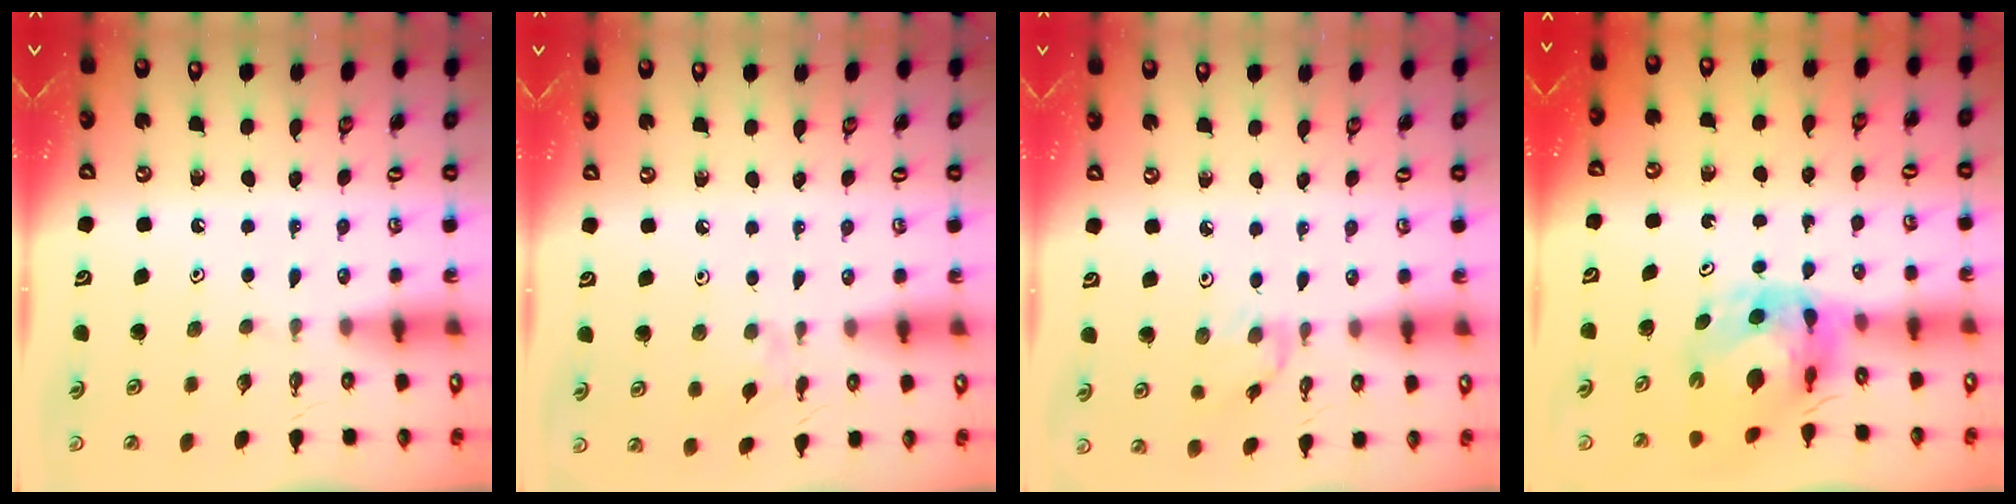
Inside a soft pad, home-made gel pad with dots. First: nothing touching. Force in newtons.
{"total": 2.1, "press": 2.1, "slide": 0.5}
{"total": 0.6, "press": 0.5, "slide": 0.3}
{"total": 9.0, "press": 9.0, "slide": 1.0}